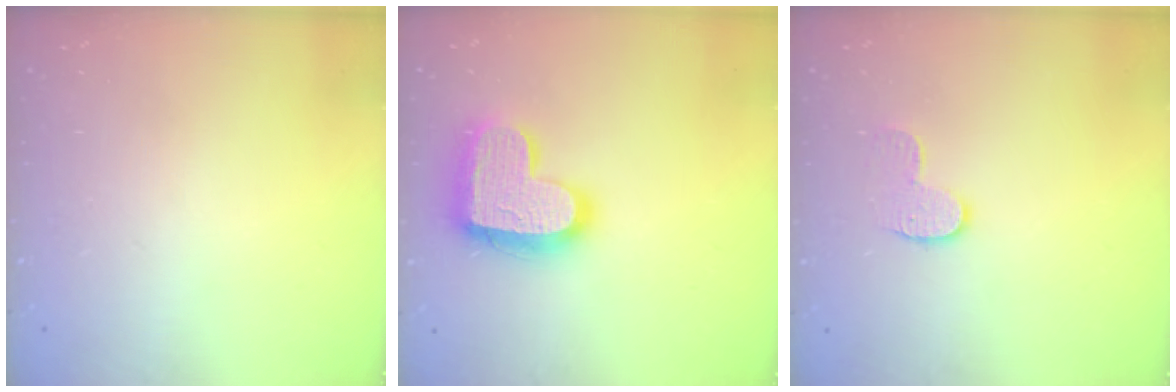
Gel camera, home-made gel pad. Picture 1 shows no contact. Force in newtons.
{"total": 19.4, "press": 19.3, "slide": 1.4}
{"total": 8.1, "press": 8.1, "slide": 0.4}